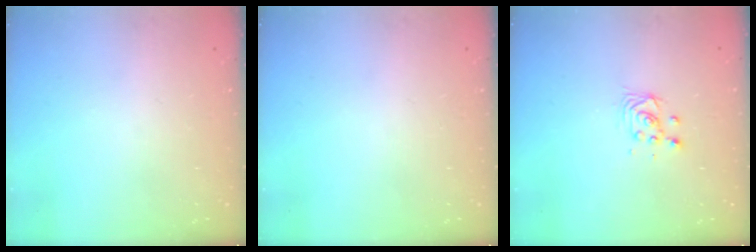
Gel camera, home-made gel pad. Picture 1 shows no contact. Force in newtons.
{"total": 0.0}
{"total": 3.3, "press": 3.3, "slide": 0.4}